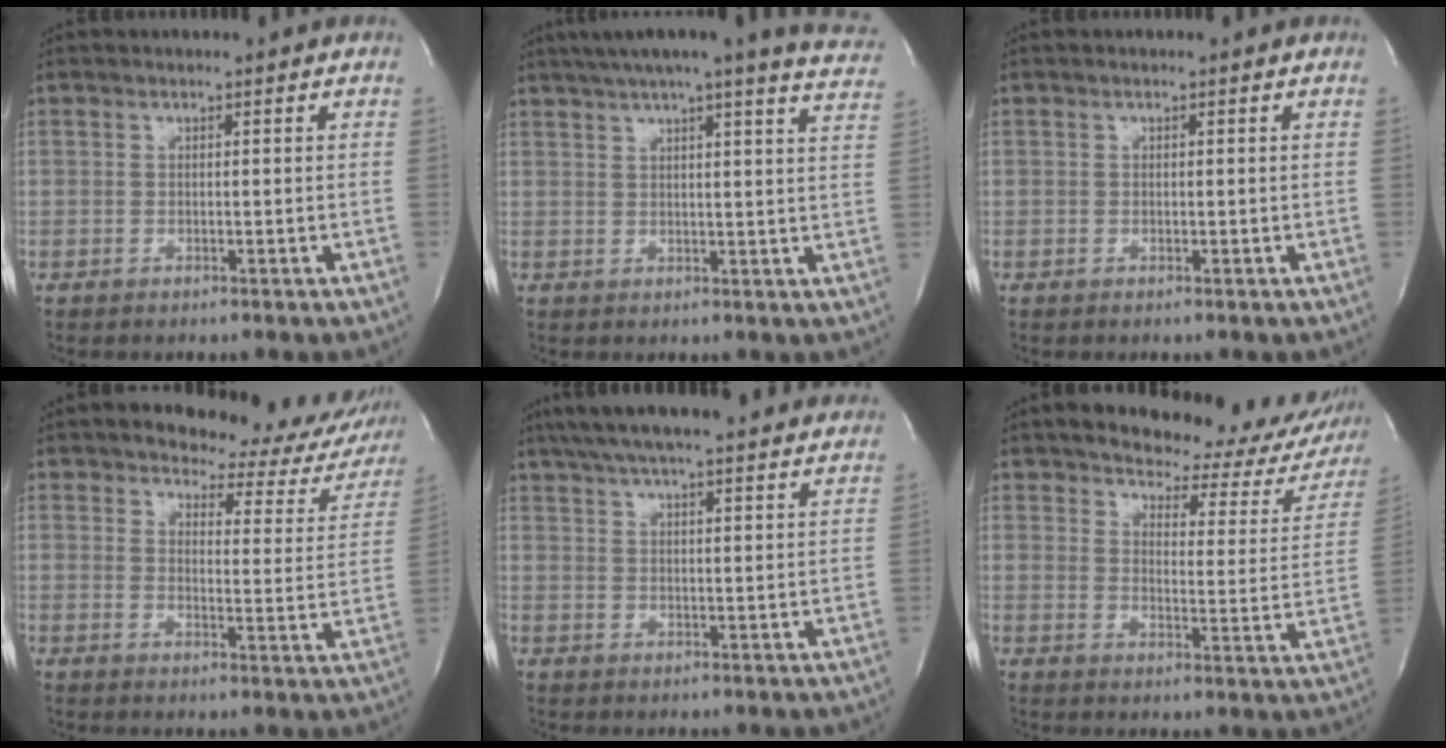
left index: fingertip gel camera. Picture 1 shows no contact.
{"total": 19.4, "force": [17.3, 0.4, 8.8], "torque": [-0.126, -0.030, 0.201]}
{"total": 0.0}
{"total": 16.4, "force": [14.8, 5.3, 4.4], "torque": [-0.021, -0.049, 0.153]}
{"total": 25.7, "force": [22.8, 2.9, 11.7], "torque": [-0.198, 0.016, 0.296]}
{"total": 18.9, "force": [17.2, 5.6, 5.4], "torque": [-0.044, -0.057, 0.189]}